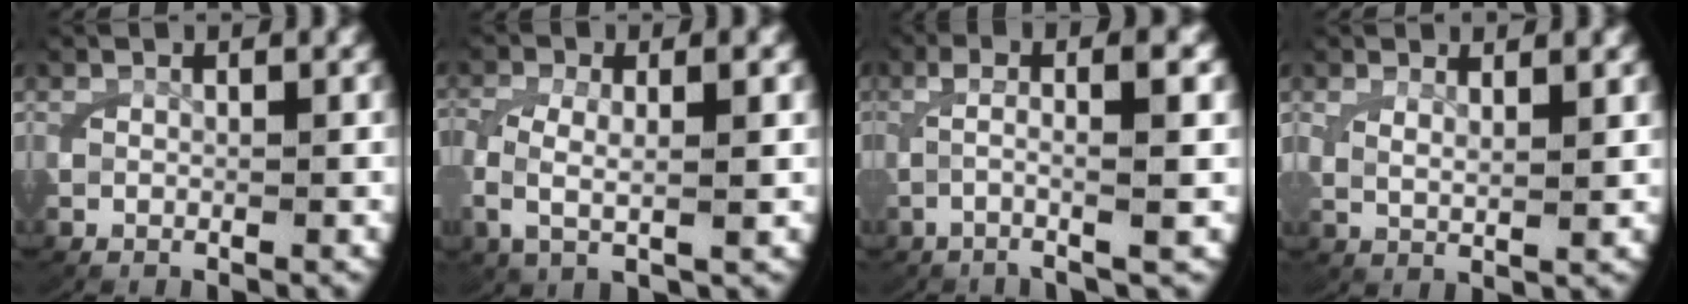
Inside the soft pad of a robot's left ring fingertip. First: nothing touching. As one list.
[{"total": 4.2, "force": [0.3, 1.8, 3.8], "torque": [-0.086, -0.005, 0.011]}, {"total": 5.5, "force": [0.3, 1.0, 5.4], "torque": [-0.095, 0.012, 0.000]}, {"total": 2.2, "force": [1.4, 0.6, 1.7], "torque": [-0.038, -0.009, 0.031]}]